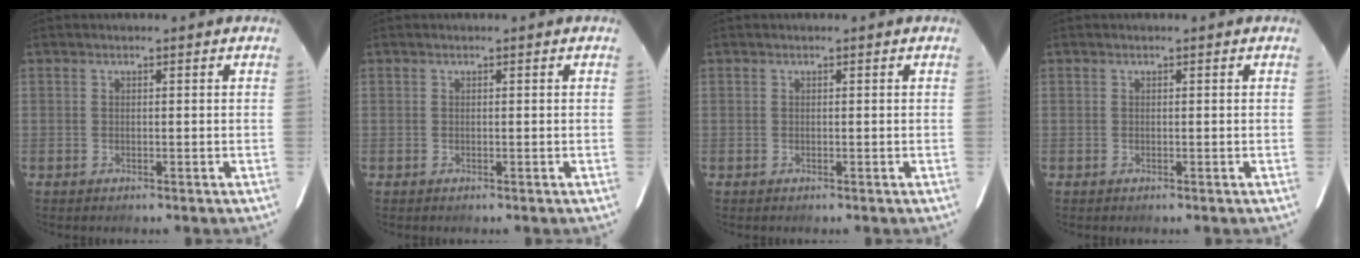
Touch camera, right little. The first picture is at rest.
{"total": 0.0}
{"total": 0.0}
{"total": 0.0}